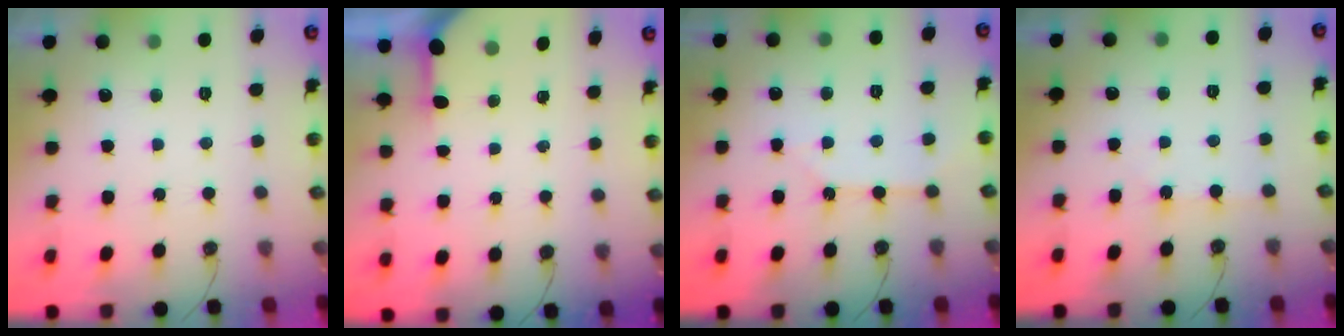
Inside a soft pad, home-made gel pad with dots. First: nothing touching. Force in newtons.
{"total": 2.9, "press": 2.9, "slide": 0.3}
{"total": 3.5, "press": 3.5, "slide": 0.3}
{"total": 3.5, "press": 3.4, "slide": 0.5}